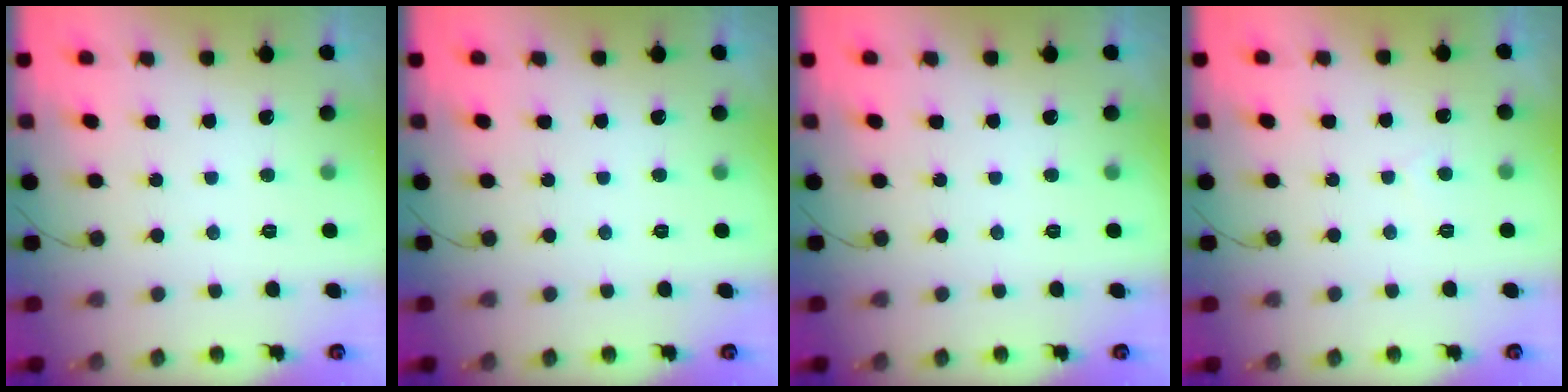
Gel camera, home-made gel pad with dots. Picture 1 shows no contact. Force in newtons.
{"total": 0.0}
{"total": 0.0}
{"total": 2.9, "press": 2.9, "slide": 0.4}